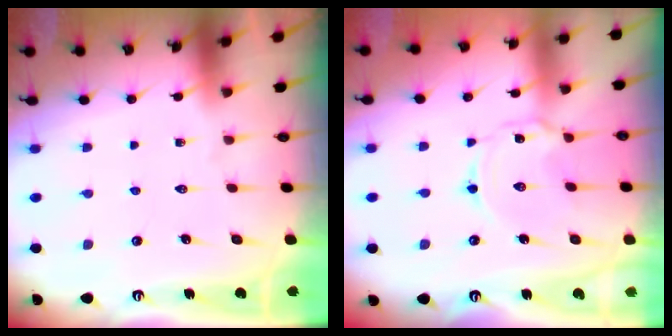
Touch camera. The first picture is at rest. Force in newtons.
{"total": 2.3, "press": 2.3, "slide": 0.2}